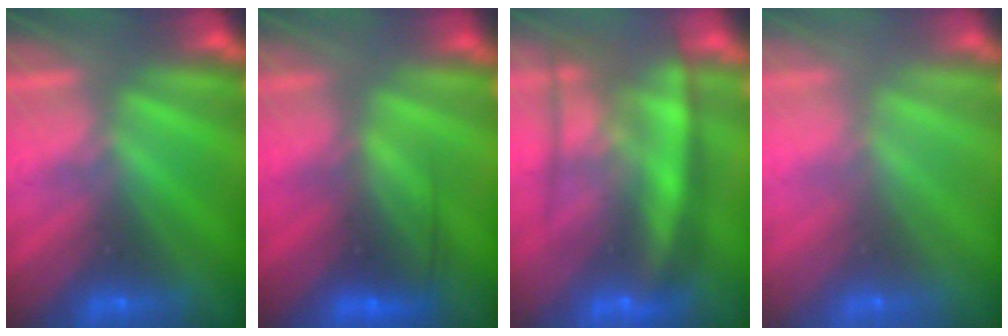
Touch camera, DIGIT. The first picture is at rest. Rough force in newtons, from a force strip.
{"total": 8.8}
{"total": 5.6}
{"total": 9.1}